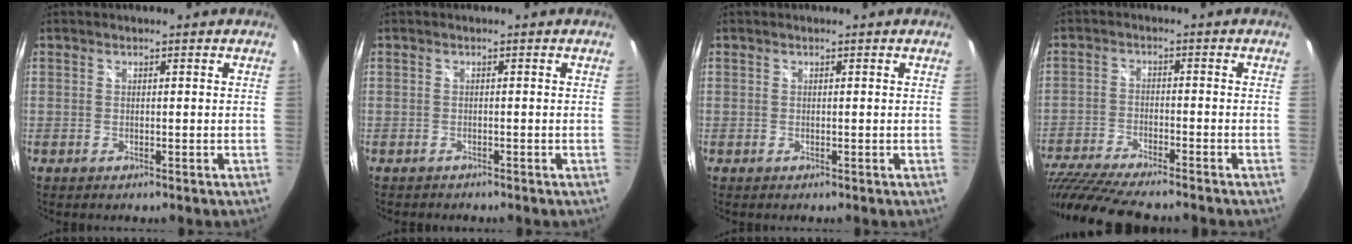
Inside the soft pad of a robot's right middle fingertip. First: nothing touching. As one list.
[{"total": 0.8, "force": [-0.8, 0.2, -0.1], "torque": [-0.002, -0.002, -0.014]}, {"total": 0.0}, {"total": 15.8, "force": [-13.5, 2.3, 8.0], "torque": [-0.178, -0.042, -0.234]}]